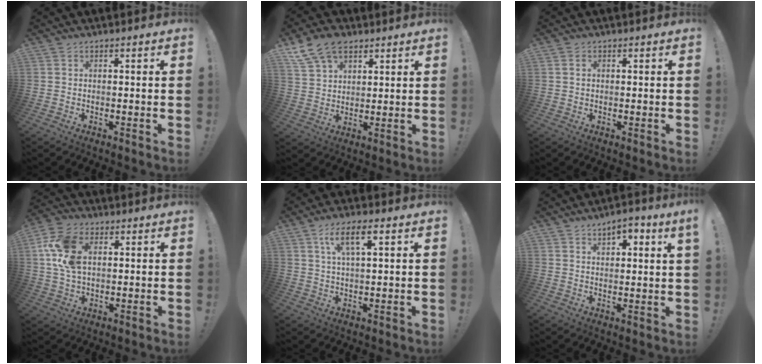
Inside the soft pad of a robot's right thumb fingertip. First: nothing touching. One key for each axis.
{"total": 11.1, "fx": 7.1, "fy": 7.0, "fz": 5.0, "tx": -0.088, "ty": -0.030, "tz": 0.140}
{"total": 1.1, "fx": 0.3, "fy": 0.8, "fz": 0.6, "tx": -0.010, "ty": 0.003, "tz": 0.004}
{"total": 13.0, "fx": 3.3, "fy": 8.7, "fz": 9.1, "tx": -0.185, "ty": 0.007, "tz": 0.067}
{"total": 7.8, "fx": 3.6, "fy": 2.2, "fz": 6.6, "tx": -0.116, "ty": 0.001, "tz": 0.060}
{"total": 4.7, "fx": 3.1, "fy": 0.8, "fz": 3.5, "tx": -0.041, "ty": -0.013, "tz": 0.047}